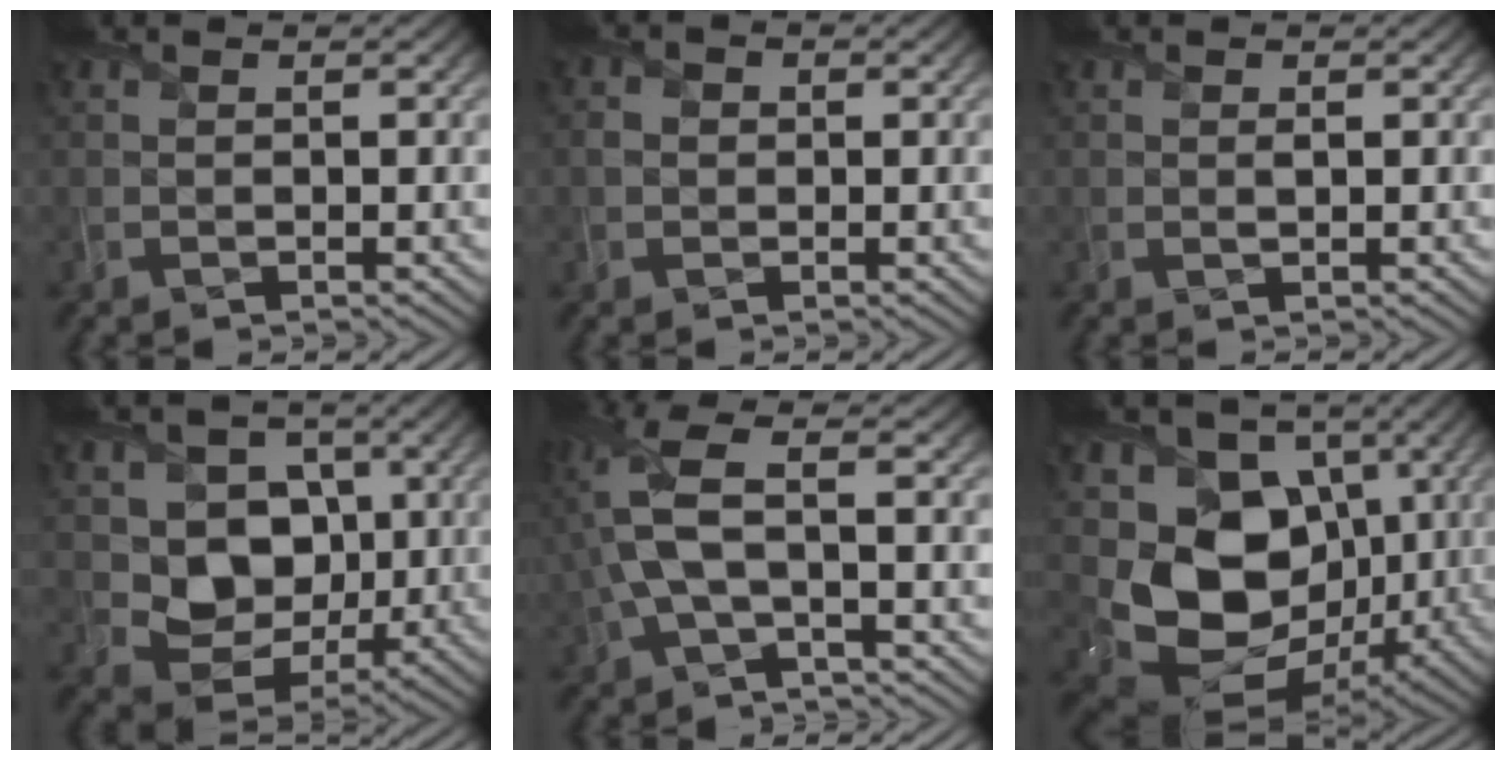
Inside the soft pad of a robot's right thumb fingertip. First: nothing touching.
{"total": 1.2, "force": [-0.3, 1.0, 0.5], "torque": [-0.012, -0.001, -0.008]}
{"total": 0.7, "force": [-0.1, -0.4, 0.5], "torque": [-0.008, -0.002, -0.003]}
{"total": 8.5, "force": [1.1, 7.2, 4.5], "torque": [-0.101, -0.012, 0.011]}
{"total": 7.3, "force": [-0.2, 2.7, 6.8], "torque": [-0.171, 0.012, -0.013]}
{"total": 14.7, "force": [-1.1, 11.3, 9.3], "torque": [-0.198, -0.029, -0.014]}